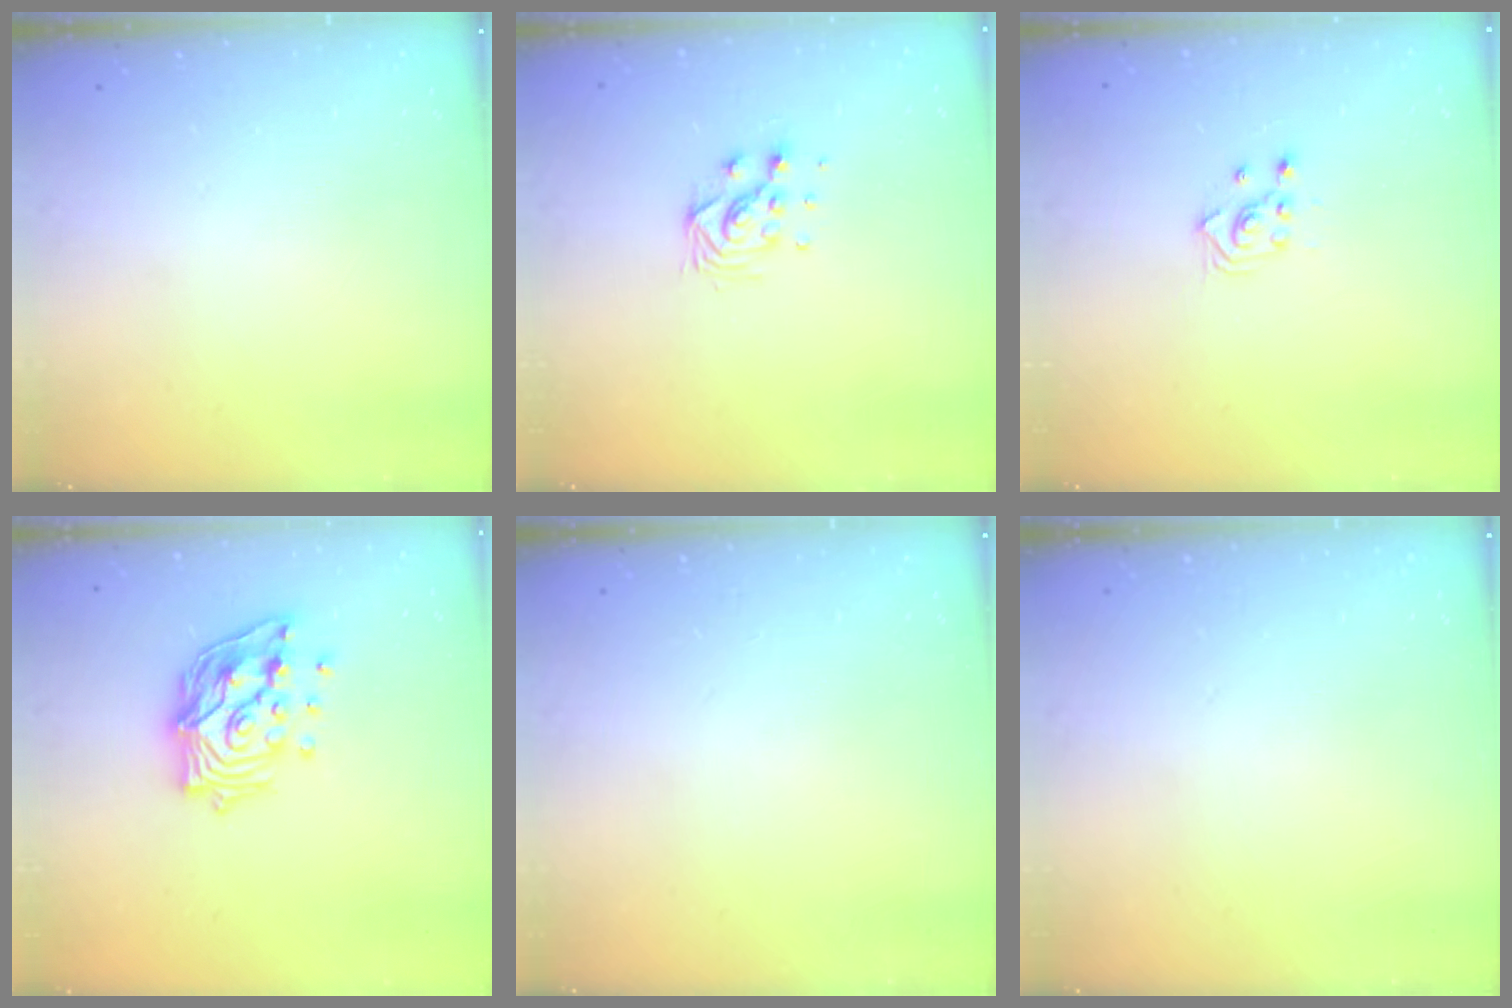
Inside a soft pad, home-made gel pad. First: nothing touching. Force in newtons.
{"total": 7.0, "press": 7.0, "slide": 0.4}
{"total": 2.7, "press": 2.7, "slide": 0.2}
{"total": 15.3, "press": 15.2, "slide": 1.7}
{"total": 0.0}
{"total": 0.0}